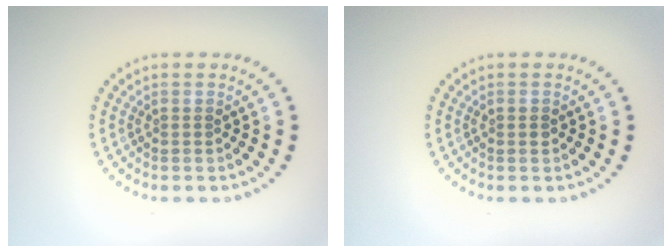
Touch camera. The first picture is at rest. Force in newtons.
{"total": 0.8, "press": 0.8, "slide": 0.0}